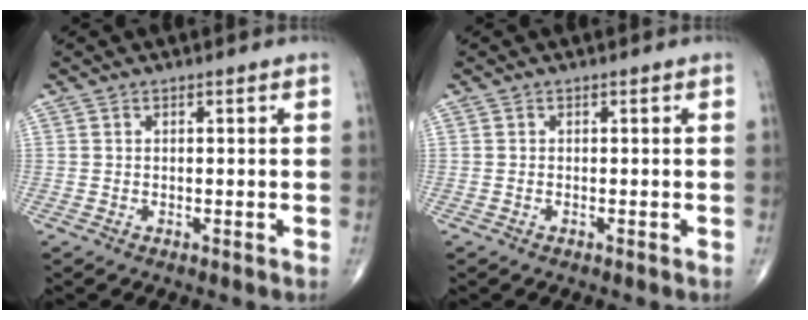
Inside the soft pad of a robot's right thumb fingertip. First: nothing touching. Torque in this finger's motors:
{"motor_torque": [0.44, -0.24, -0.14, -0.07, -0.02]}